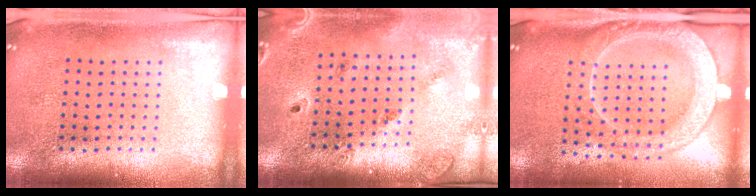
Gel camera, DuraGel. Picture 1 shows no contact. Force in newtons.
{"total": 1.4, "press": 1.3, "slide": 0.3}
{"total": 2.4, "press": 2.2, "slide": 1.1}